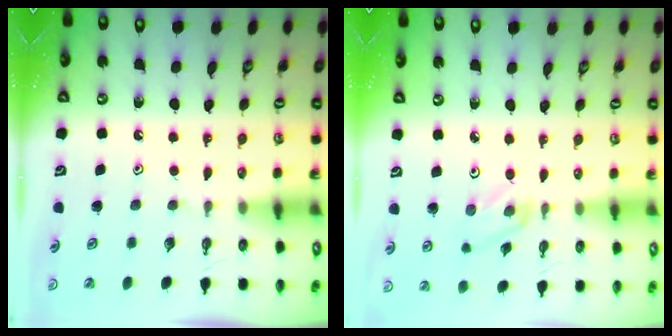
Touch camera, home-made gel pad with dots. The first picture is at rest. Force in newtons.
{"total": 2.6, "press": 2.6, "slide": 0.4}